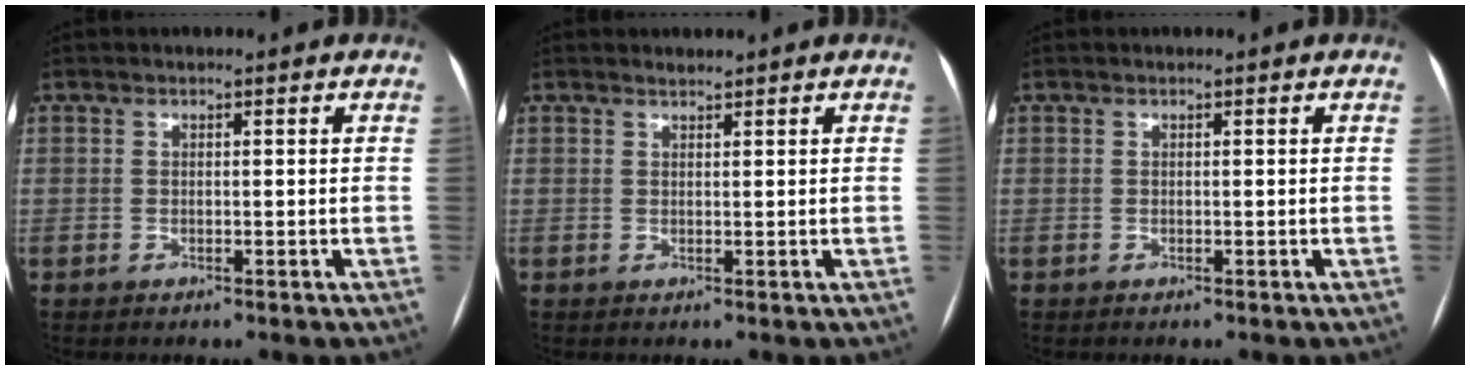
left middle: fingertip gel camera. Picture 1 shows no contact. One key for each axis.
{"total": 0.7, "fx": 0.7, "fy": 0.1, "fz": 0.1, "tx": -0.008, "ty": 0.003, "tz": 0.014}
{"total": 0.0}